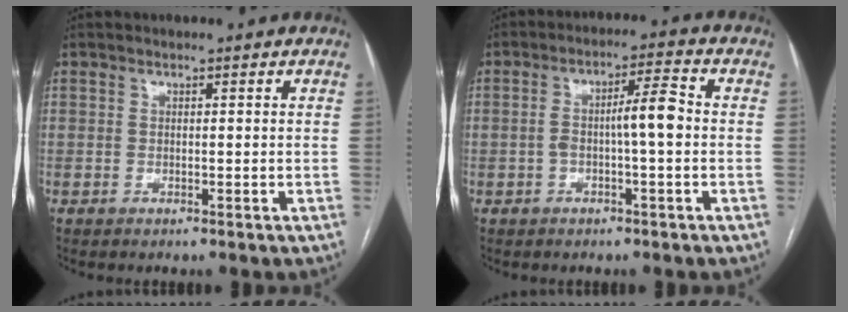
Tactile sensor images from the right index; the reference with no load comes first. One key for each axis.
{"total": 5.7, "fx": -0.5, "fy": 0.7, "fz": 5.6, "tx": -0.096, "ty": 0.021, "tz": -0.008}